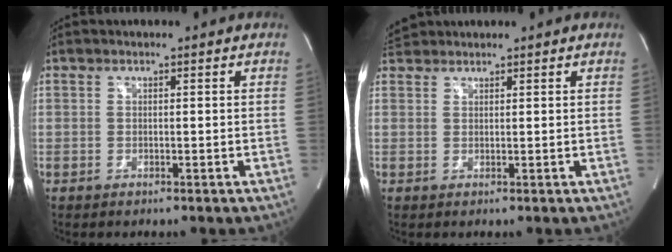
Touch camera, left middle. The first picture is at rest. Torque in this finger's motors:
{"motor_torque": [0.37, -0.42, -0.07, 0.00]}